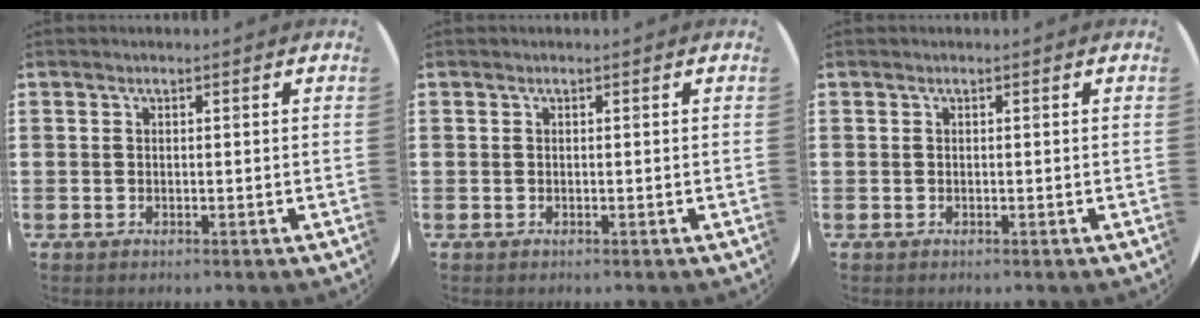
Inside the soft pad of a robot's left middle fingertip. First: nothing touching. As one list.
[{"total": 0.0}, {"total": 0.0}]